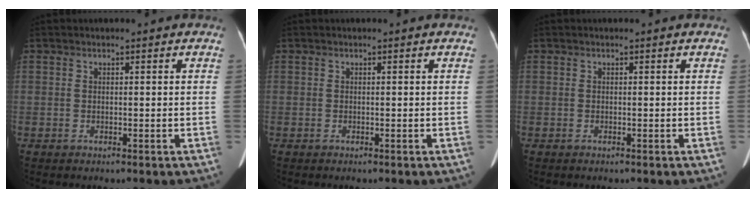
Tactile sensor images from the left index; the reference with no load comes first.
{"total": 0.0}
{"total": 0.0}